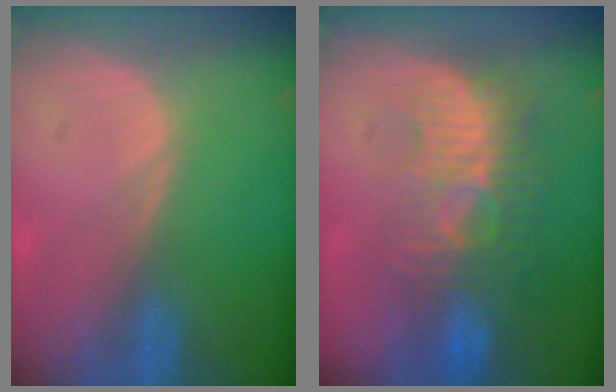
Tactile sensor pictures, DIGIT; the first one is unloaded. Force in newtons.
{"total": 9.1, "press": 8.7, "slide": 2.7}